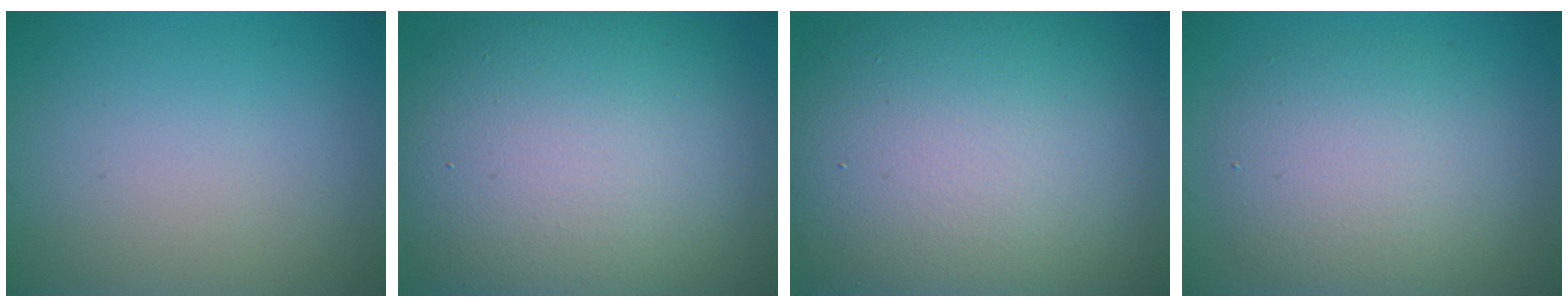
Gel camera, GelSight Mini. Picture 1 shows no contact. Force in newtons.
{"total": 14.1, "press": 14.1, "slide": 0.8}
{"total": 15.4, "press": 15.4, "slide": 0.5}
{"total": 5.5, "press": 5.5, "slide": 0.4}